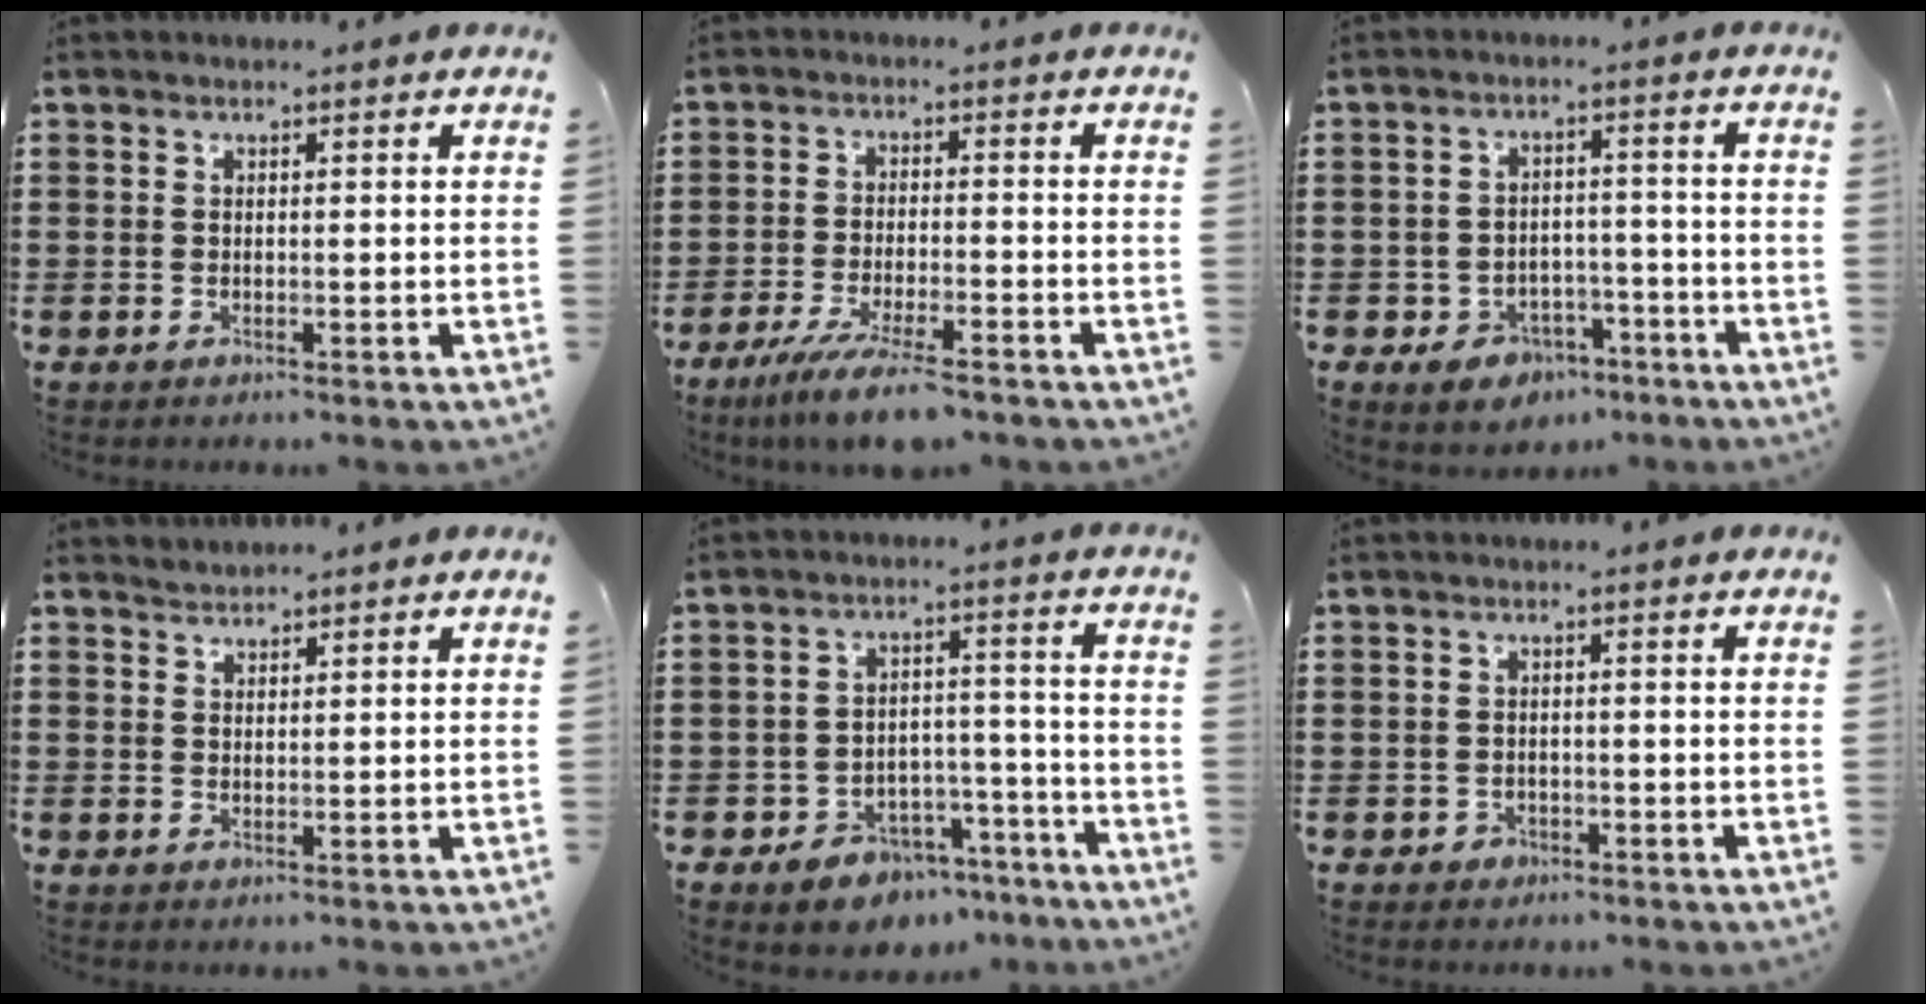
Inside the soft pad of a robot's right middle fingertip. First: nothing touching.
{"total": 6.7, "force": [-5.2, 0.4, 4.2], "torque": [-0.090, -0.017, -0.097]}
{"total": 4.7, "force": [-3.8, 2.5, 1.2], "torque": [-0.031, 0.014, -0.075]}
{"total": 1.3, "force": [1.2, 0.1, -0.4], "torque": [0.003, 0.002, 0.025]}
{"total": 6.1, "force": [-5.3, 2.8, 1.1], "torque": [-0.019, 0.032, -0.101]}
{"total": 1.0, "force": [-0.7, 0.7, 0.2], "torque": [-0.006, 0.001, -0.016]}